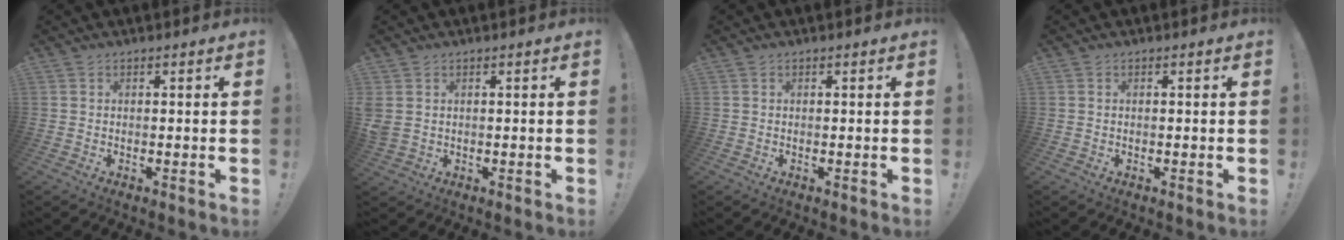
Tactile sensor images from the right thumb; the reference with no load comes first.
{"total": 3.1, "force": [1.0, 2.2, 2.0], "torque": [-0.053, 0.000, 0.018]}
{"total": 0.0}
{"total": 0.0}